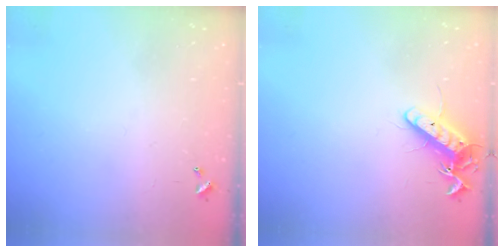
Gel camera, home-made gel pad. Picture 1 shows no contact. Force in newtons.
{"total": 11.7, "press": 11.7, "slide": 1.1}